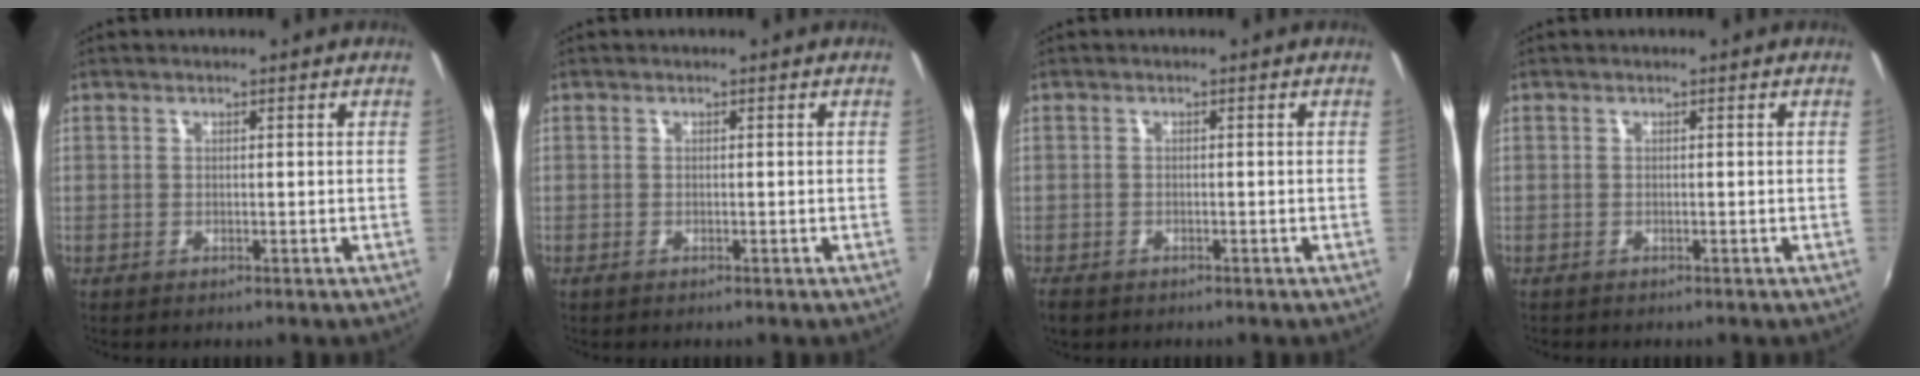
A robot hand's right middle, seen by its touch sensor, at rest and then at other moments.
{"total": 0.6, "force": [-0.5, 0.2, 0.3], "torque": [-0.006, -0.002, -0.010]}
{"total": 2.4, "force": [-1.7, 1.3, 1.0], "torque": [-0.025, -0.008, -0.031]}
{"total": 0.0}